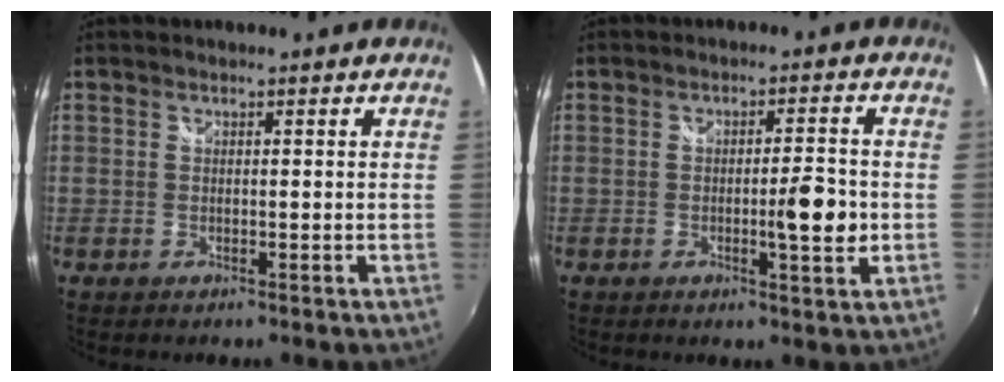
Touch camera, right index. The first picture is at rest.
{"total": 5.5, "force": [-0.9, 0.8, 5.4], "torque": [-0.083, -0.001, -0.010]}